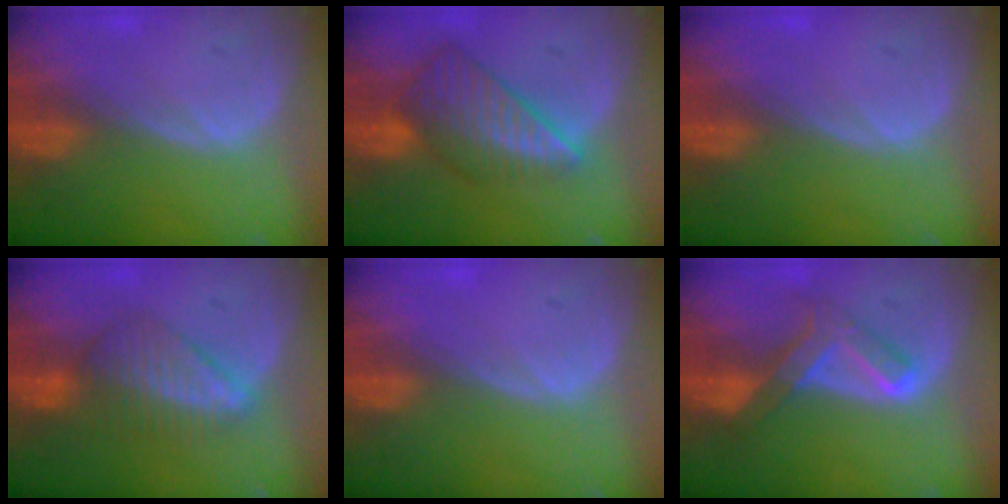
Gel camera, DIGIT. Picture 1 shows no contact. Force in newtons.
{"total": 8.7, "press": 7.6, "slide": 4.3}
{"total": 0.0}
{"total": 6.4, "press": 6.3, "slide": 0.5}
{"total": 0.5, "press": 0.1, "slide": 0.5}
{"total": 6.5, "press": 5.9, "slide": 2.6}